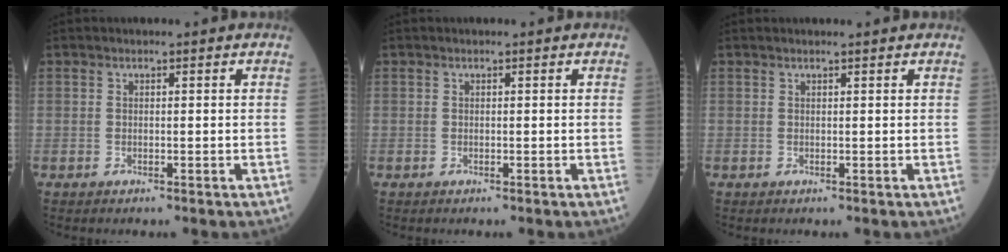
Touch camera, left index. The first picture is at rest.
{"total": 0.0}
{"total": 1.0, "force": [1.0, -0.2, 0.3], "torque": [-0.007, 0.004, 0.015]}